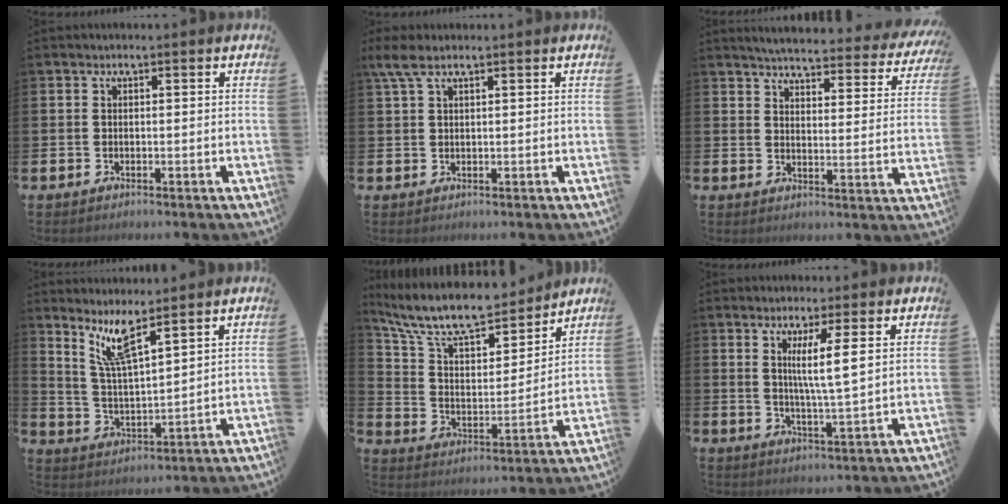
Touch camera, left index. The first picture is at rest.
{"total": 3.6, "force": [2.3, 1.2, 2.4], "torque": [-0.051, 0.003, 0.042]}
{"total": 4.3, "force": [4.1, 0.5, 1.3], "torque": [-0.043, -0.035, 0.064]}
{"total": 7.8, "force": [6.4, 0.9, 4.4], "torque": [-0.103, -0.025, 0.112]}
{"total": 11.0, "force": [9.8, 3.0, 4.0], "torque": [-0.119, -0.061, 0.171]}
{"total": 4.5, "force": [2.7, -0.7, 3.5], "torque": [-0.065, -0.021, 0.040]}